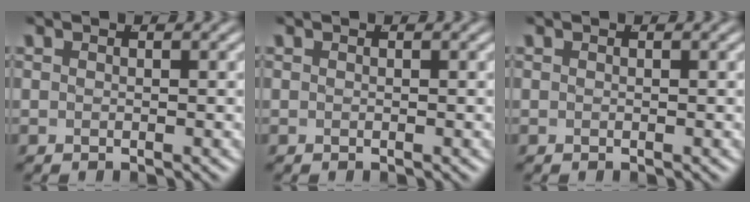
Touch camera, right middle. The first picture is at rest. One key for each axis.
{"total": 0.0}
{"total": 0.0}